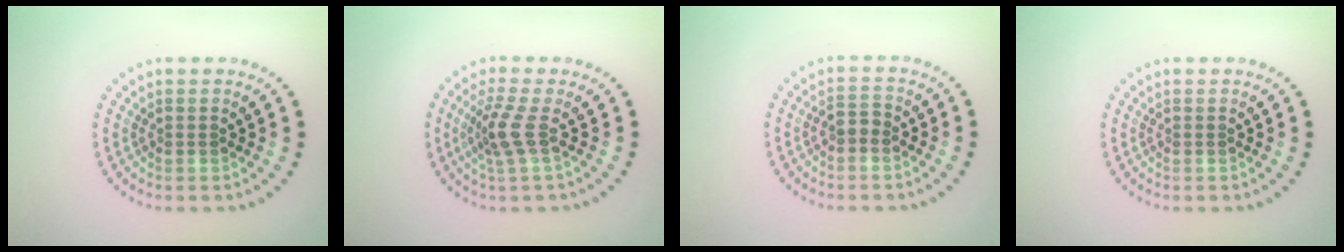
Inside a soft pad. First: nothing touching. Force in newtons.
{"total": 2.6, "press": 1.9, "slide": 1.7}
{"total": 1.2, "press": 1.1, "slide": 0.4}
{"total": 0.0}